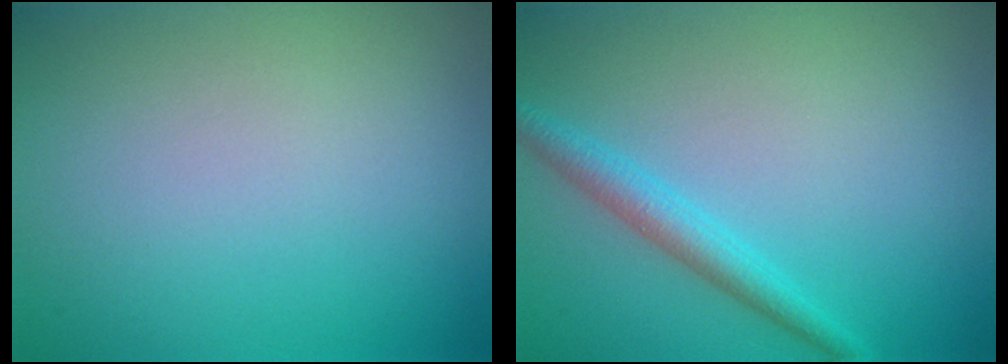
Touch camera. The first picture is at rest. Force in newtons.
{"total": 2.5, "press": 2.5, "slide": 0.0}